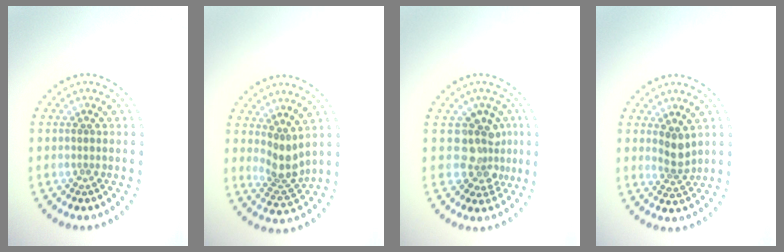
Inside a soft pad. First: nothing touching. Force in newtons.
{"total": 2.7, "press": 2.1, "slide": 1.8}
{"total": 3.8, "press": 3.1, "slide": 2.1}
{"total": 2.1, "press": 1.7, "slide": 1.3}